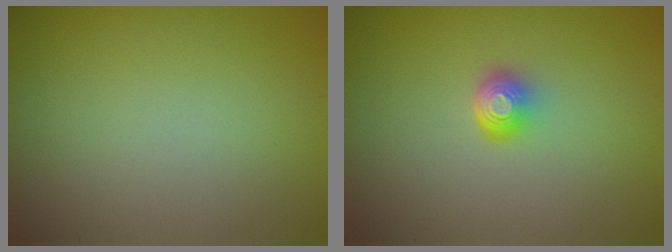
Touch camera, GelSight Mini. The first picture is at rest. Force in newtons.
{"total": 2.1, "press": 1.4, "slide": 1.6}